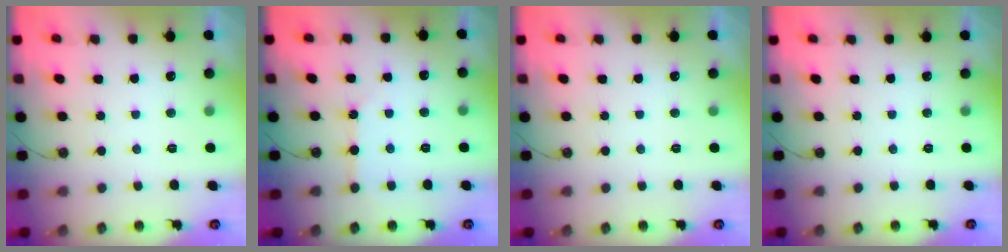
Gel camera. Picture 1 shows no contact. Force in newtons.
{"total": 2.1, "press": 2.0, "slide": 0.3}
{"total": 0.0}
{"total": 0.0}